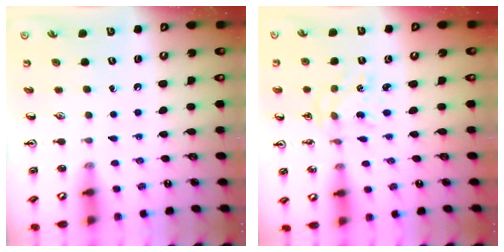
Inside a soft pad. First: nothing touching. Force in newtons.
{"total": 1.7, "press": 1.7, "slide": 0.3}